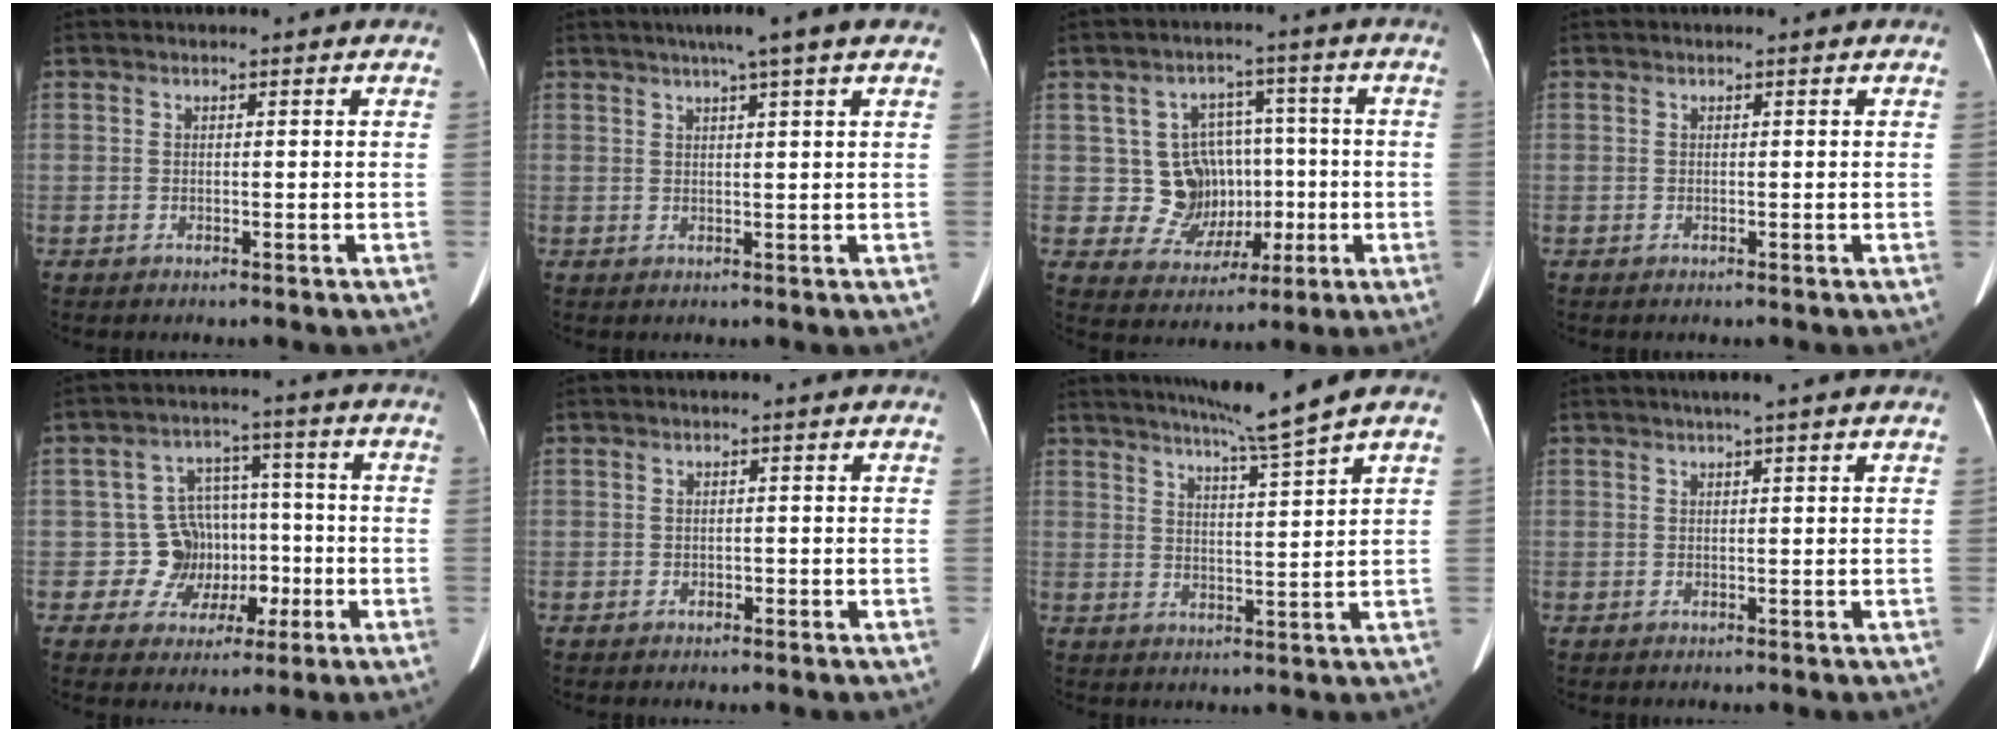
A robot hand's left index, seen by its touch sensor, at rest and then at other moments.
{"total": 5.7, "force": [3.8, -0.7, 4.1], "torque": [-0.062, 0.019, 0.055]}
{"total": 8.7, "force": [-0.3, 8.2, 2.8], "torque": [-0.040, 0.034, 0.012]}
{"total": 0.0}
{"total": 7.9, "force": [-1.7, 7.7, 1.3], "torque": [-0.002, 0.034, -0.019]}
{"total": 0.6, "force": [-0.3, 0.5, 0.2], "torque": [-0.002, 0.002, -0.006]}
{"total": 7.2, "force": [5.8, -2.3, 3.7], "torque": [-0.059, -0.008, 0.099]}
{"total": 2.1, "force": [1.5, -0.5, 1.4], "torque": [-0.023, 0.008, 0.027]}